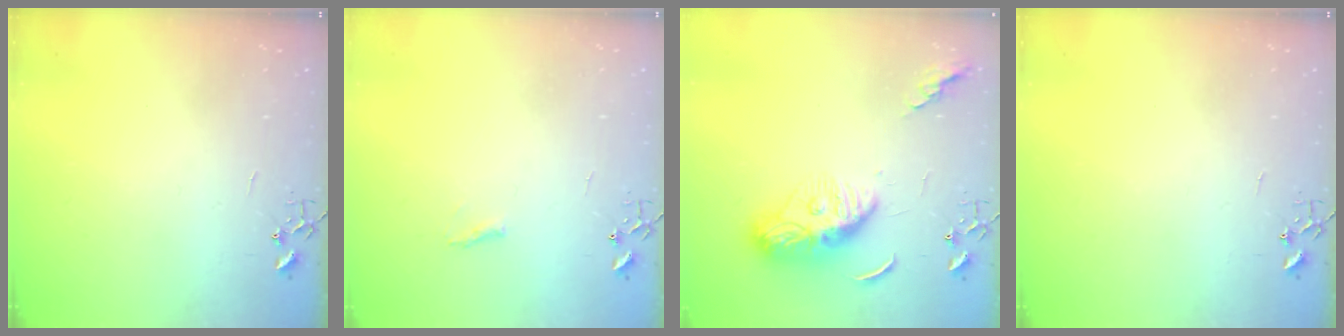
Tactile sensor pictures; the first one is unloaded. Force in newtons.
{"total": 4.7, "press": 4.6, "slide": 0.6}
{"total": 11.6, "press": 11.6, "slide": 1.0}
{"total": 0.0}